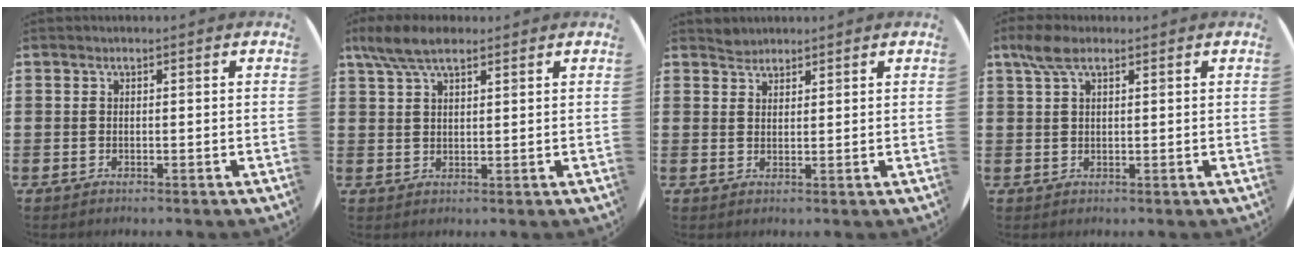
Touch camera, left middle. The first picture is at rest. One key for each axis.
{"total": 5.5, "fx": 4.0, "fy": 1.9, "fz": 3.2, "tx": -0.071, "ty": 0.000, "tz": 0.075}
{"total": 1.8, "fx": 1.7, "fy": 0.5, "fz": -0.2, "tx": 0.002, "ty": 0.002, "tz": 0.033}
{"total": 3.5, "fx": 2.1, "fy": 1.5, "fz": 2.3, "tx": -0.050, "ty": 0.008, "tz": 0.037}